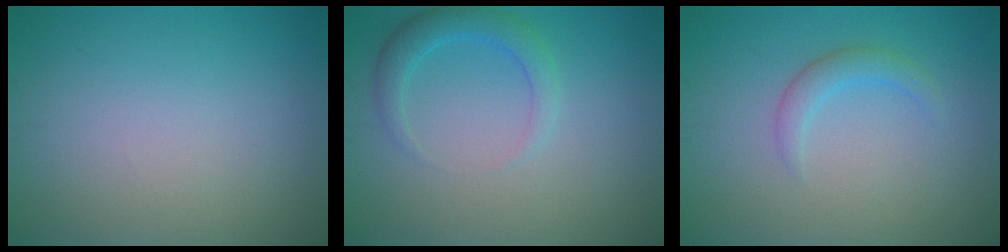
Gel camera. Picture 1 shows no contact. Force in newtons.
{"total": 2.6, "press": 2.6, "slide": 0.2}
{"total": 1.8, "press": 1.8, "slide": 0.1}